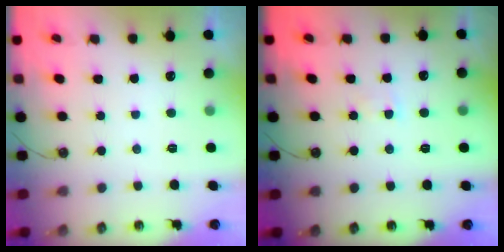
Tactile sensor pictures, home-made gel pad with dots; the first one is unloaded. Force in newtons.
{"total": 1.7, "press": 1.7, "slide": 0.3}